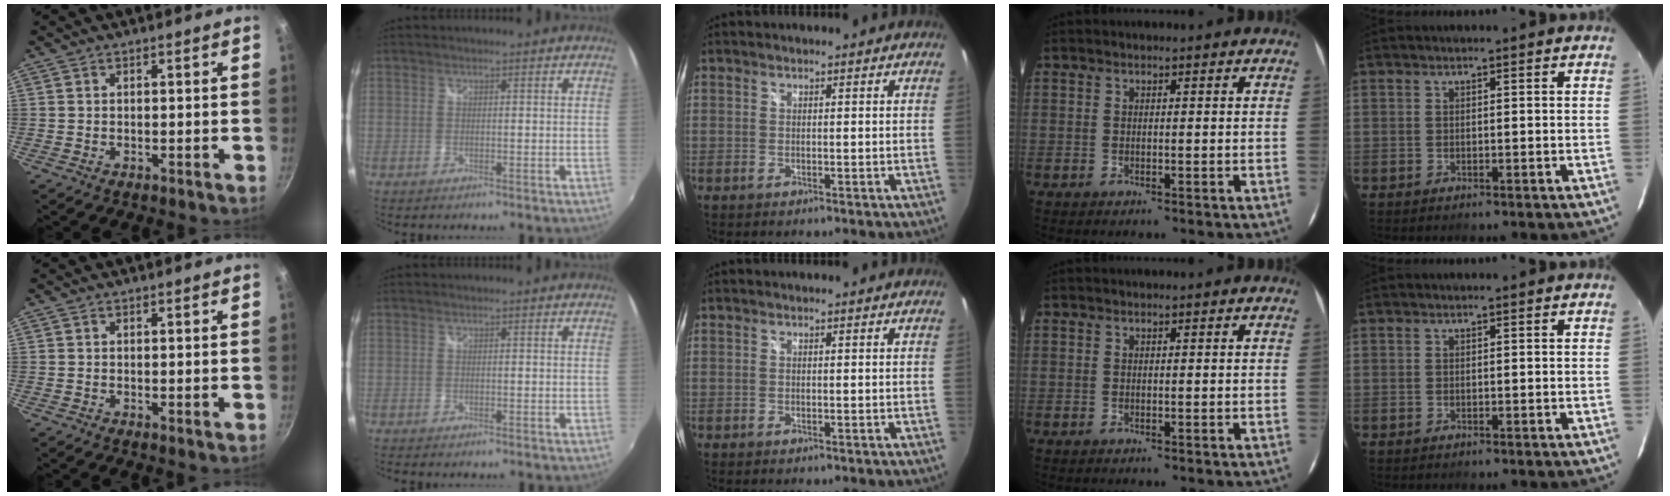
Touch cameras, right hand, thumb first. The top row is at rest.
{"thumb": {"total": 0.9, "force": [0.5, 0.3, 0.6], "torque": [-0.009, -0.005, 0.007]}}